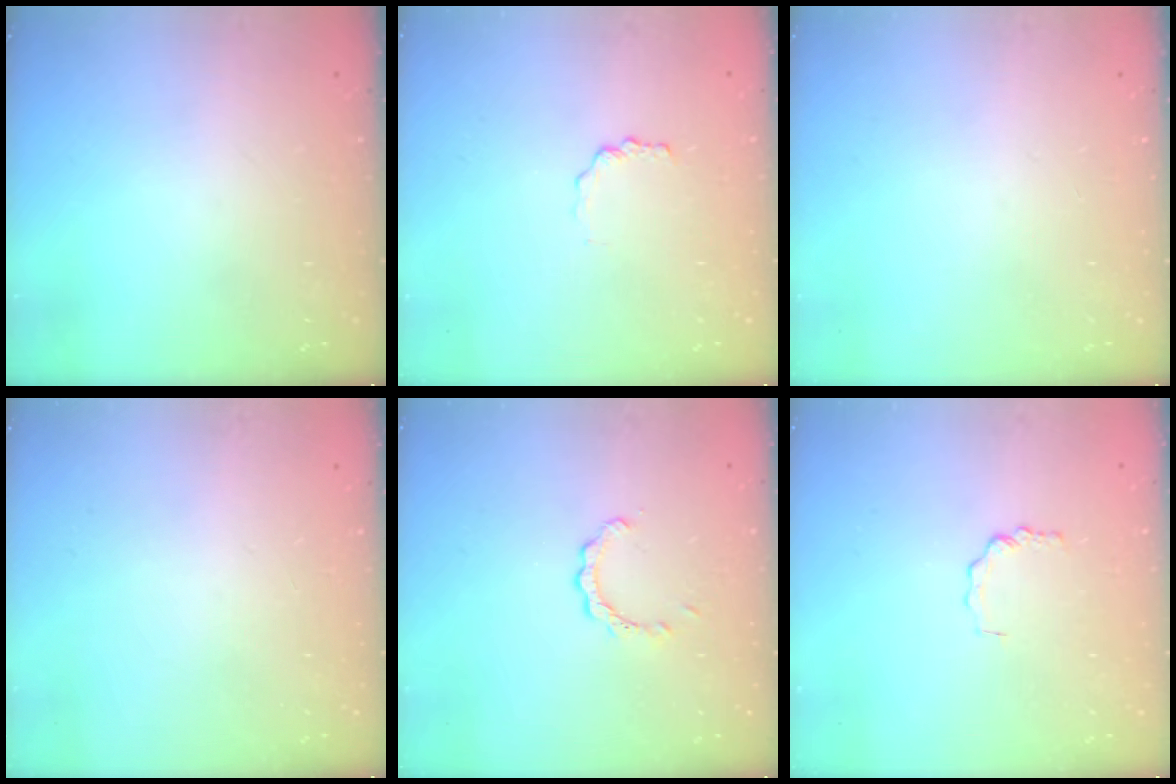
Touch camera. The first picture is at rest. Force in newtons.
{"total": 1.7, "press": 1.6, "slide": 0.2}
{"total": 0.0}
{"total": 0.0}
{"total": 2.1, "press": 2.1, "slide": 0.1}
{"total": 2.1, "press": 2.1, "slide": 0.3}